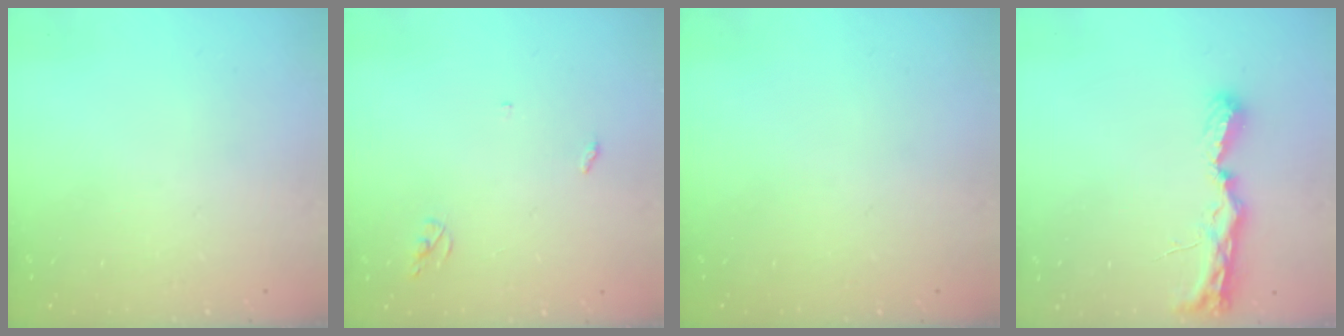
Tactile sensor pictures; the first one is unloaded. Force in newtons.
{"total": 2.6, "press": 2.6, "slide": 0.2}
{"total": 0.0}
{"total": 7.7, "press": 7.7, "slide": 0.5}